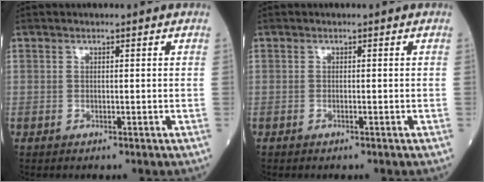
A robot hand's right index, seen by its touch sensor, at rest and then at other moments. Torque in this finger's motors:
{"motor_torque": [0.16, -0.13, 0.07, 0.01]}